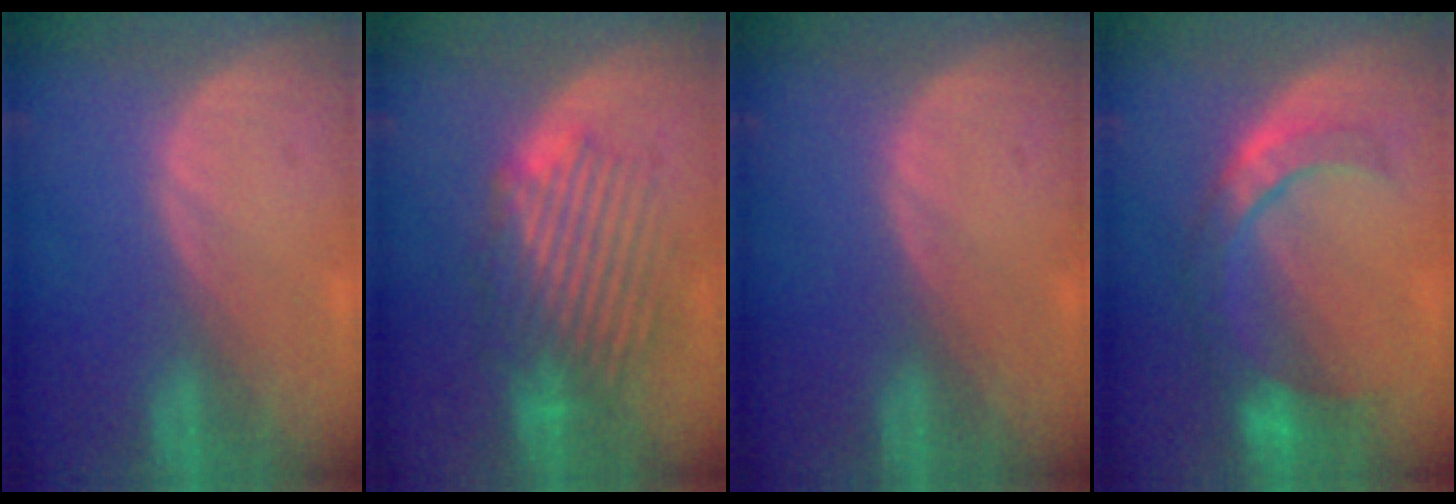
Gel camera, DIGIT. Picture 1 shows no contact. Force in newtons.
{"total": 8.6, "press": 8.2, "slide": 2.6}
{"total": 0.0}
{"total": 7.9, "press": 7.4, "slide": 2.6}